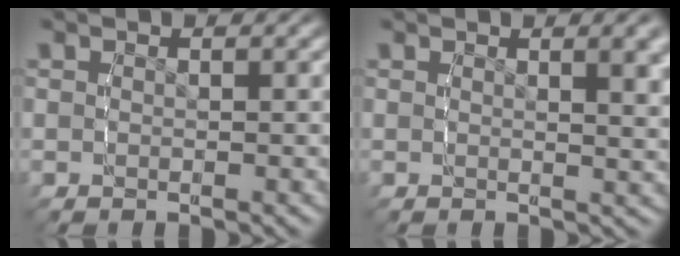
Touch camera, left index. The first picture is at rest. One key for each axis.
{"total": 2.0, "fx": 1.1, "fy": -0.4, "fz": 1.7, "tx": -0.020, "ty": -0.007, "tz": 0.021}